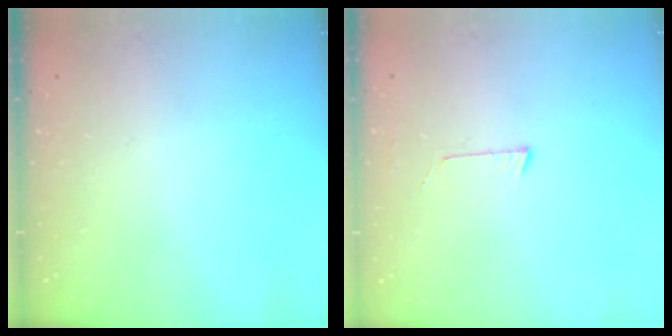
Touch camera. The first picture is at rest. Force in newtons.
{"total": 2.7, "press": 2.7, "slide": 0.2}